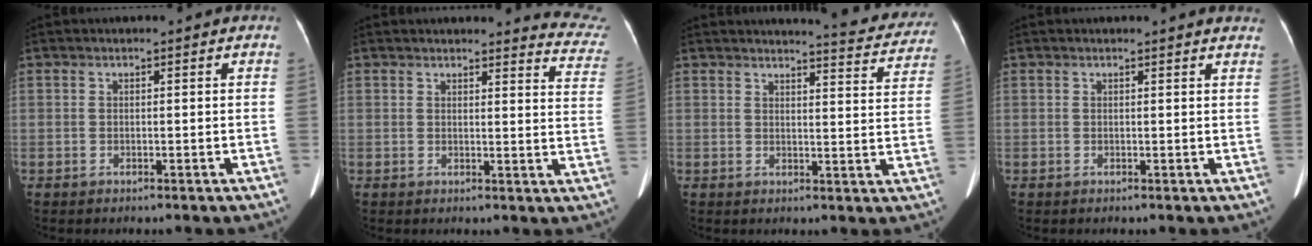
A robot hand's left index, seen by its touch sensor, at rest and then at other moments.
{"total": 9.9, "force": [9.9, 1.2, 0.7], "torque": [0.029, -0.065, 0.070]}
{"total": 10.5, "force": [10.2, 1.1, 2.3], "torque": [-0.017, -0.035, 0.099]}
{"total": 5.6, "force": [5.5, 0.4, 1.1], "torque": [-0.008, -0.002, 0.035]}